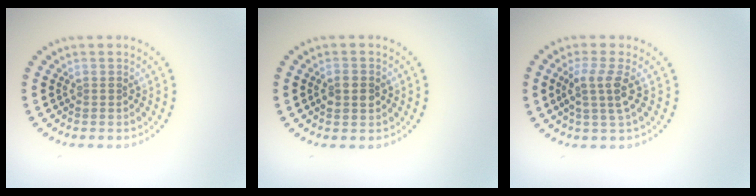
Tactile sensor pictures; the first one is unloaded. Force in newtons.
{"total": 2.3, "press": 2.3, "slide": 0.1}
{"total": 2.7, "press": 2.2, "slide": 1.7}